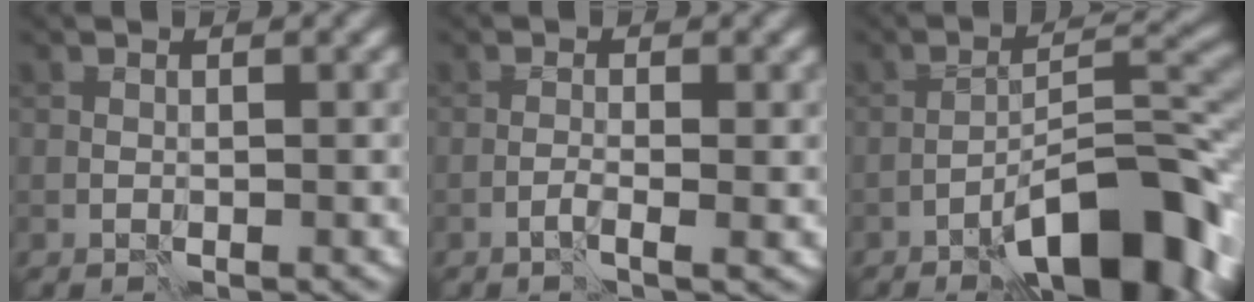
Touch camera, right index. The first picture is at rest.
{"total": 1.3, "force": [-0.5, 0.2, 1.2], "torque": [-0.022, 0.004, -0.015]}
{"total": 10.0, "force": [-6.3, 2.7, 7.3], "torque": [-0.100, 0.025, -0.104]}